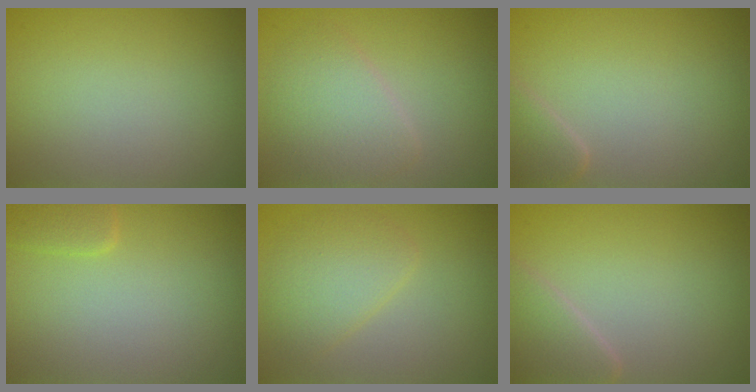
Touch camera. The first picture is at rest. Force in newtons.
{"total": 3.5, "press": 3.5, "slide": 0.1}
{"total": 1.9, "press": 1.9, "slide": 0.1}
{"total": 1.4, "press": 1.4, "slide": 0.1}
{"total": 3.2, "press": 3.2, "slide": 0.1}
{"total": 2.7, "press": 2.6, "slide": 0.2}